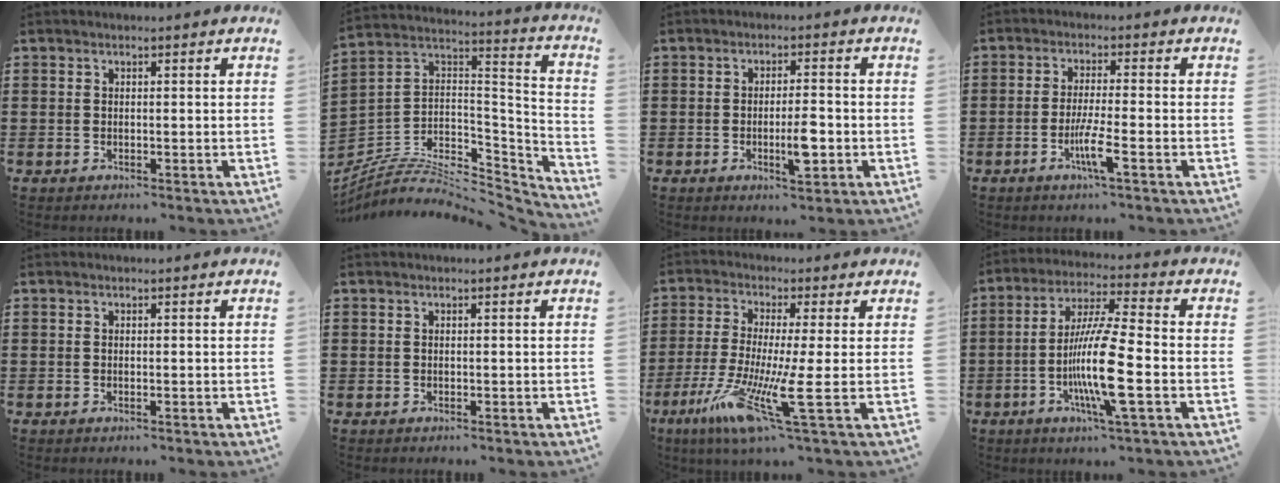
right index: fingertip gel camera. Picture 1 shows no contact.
{"total": 7.7, "force": [-5.9, 3.3, 3.6], "torque": [-0.071, -0.004, -0.112]}
{"total": 5.3, "force": [-1.5, 1.3, 5.0], "torque": [-0.088, -0.002, -0.025]}
{"total": 5.1, "force": [-2.2, 0.2, 4.6], "torque": [-0.091, -0.014, -0.042]}
{"total": 0.0}
{"total": 0.0}
{"total": 11.8, "force": [-4.5, -0.1, 10.9], "torque": [-0.229, -0.028, -0.085]}
{"total": 12.5, "force": [-3.4, 1.4, 12.0], "torque": [-0.239, -0.014, -0.069]}